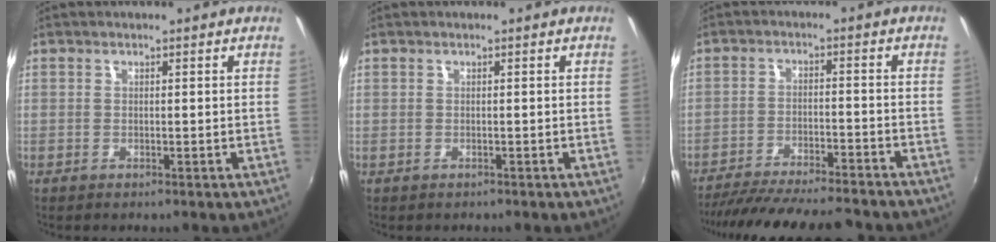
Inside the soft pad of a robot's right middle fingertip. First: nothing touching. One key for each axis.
{"total": 0.5, "fx": -0.4, "fy": 0.4, "fz": 0.0, "tx": -0.003, "ty": -0.002, "tz": -0.004}
{"total": 20.5, "fx": -18.2, "fy": 3.3, "fz": 8.7, "tx": -0.168, "ty": -0.027, "tz": -0.264}